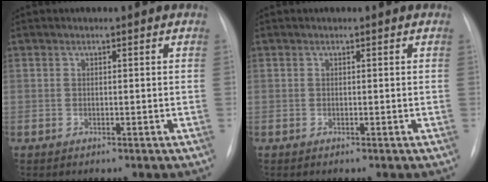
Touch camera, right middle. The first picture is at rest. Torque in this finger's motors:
{"motor_torque": [0.11, -0.24, 0.04, 0.00]}